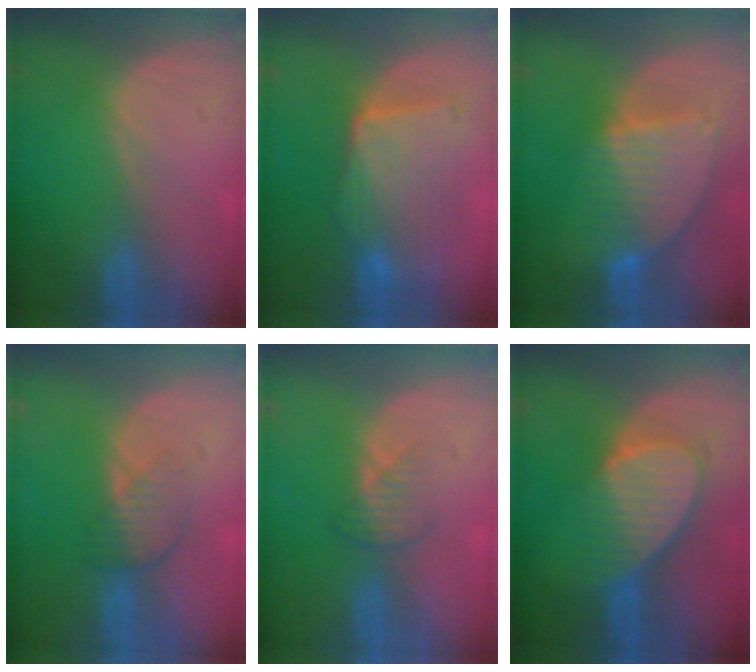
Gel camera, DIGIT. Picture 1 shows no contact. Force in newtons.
{"total": 8.7, "press": 8.5, "slide": 1.9}
{"total": 8.6, "press": 7.5, "slide": 4.2}
{"total": 3.9, "press": 3.6, "slide": 1.4}
{"total": 2.8, "press": 2.7, "slide": 0.8}
{"total": 8.1, "press": 7.6, "slide": 2.8}